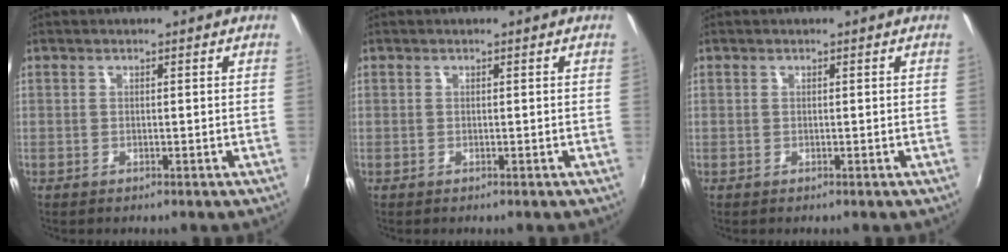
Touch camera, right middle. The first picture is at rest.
{"total": 0.0}
{"total": 0.0}